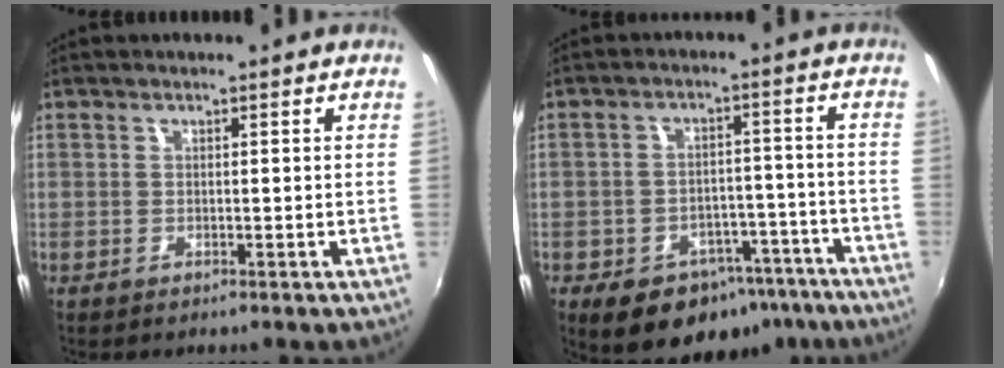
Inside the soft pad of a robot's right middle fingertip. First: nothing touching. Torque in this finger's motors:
{"motor_torque": [1.18, -0.96, 0.14, 0.09]}